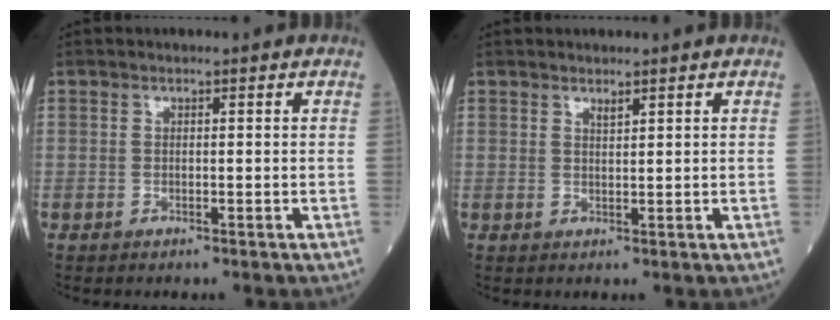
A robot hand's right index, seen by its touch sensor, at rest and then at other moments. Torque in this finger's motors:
{"motor_torque": [-0.06, -0.05, 0.00, 0.01]}